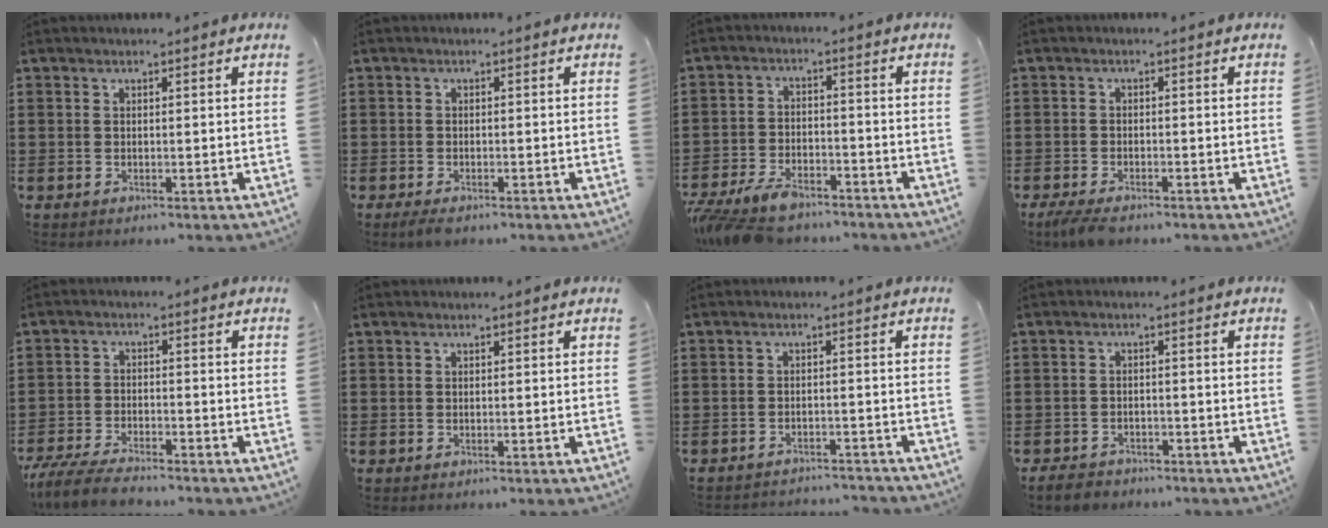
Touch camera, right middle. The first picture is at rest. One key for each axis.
{"total": 1.1, "fx": -0.8, "fy": 0.4, "fz": 0.5, "tx": -0.019, "ty": -0.006, "tz": -0.018}
{"total": 6.5, "fx": -5.7, "fy": 1.8, "fz": 2.5, "tx": -0.064, "ty": 0.001, "tz": -0.113}
{"total": 2.3, "fx": -1.9, "fy": 0.7, "fz": 1.2, "tx": -0.043, "ty": -0.006, "tz": -0.043}
{"total": 5.2, "fx": -4.8, "fy": 0.6, "fz": 1.9, "tx": -0.051, "ty": -0.008, "tz": -0.098}
{"total": 0.0}
{"total": 2.4, "fx": -2.4, "fy": 0.0, "fz": 0.1, "tx": -0.007, "ty": 0.001, "tz": -0.050}
{"total": 2.4, "fx": -2.2, "fy": 0.8, "fz": 0.3, "tx": -0.010, "ty": 0.003, "tz": -0.047}